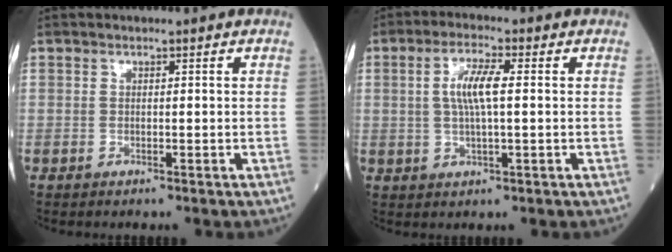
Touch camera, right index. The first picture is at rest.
{"total": 5.8, "force": [0.8, 1.0, 5.7], "torque": [-0.118, 0.006, 0.015]}